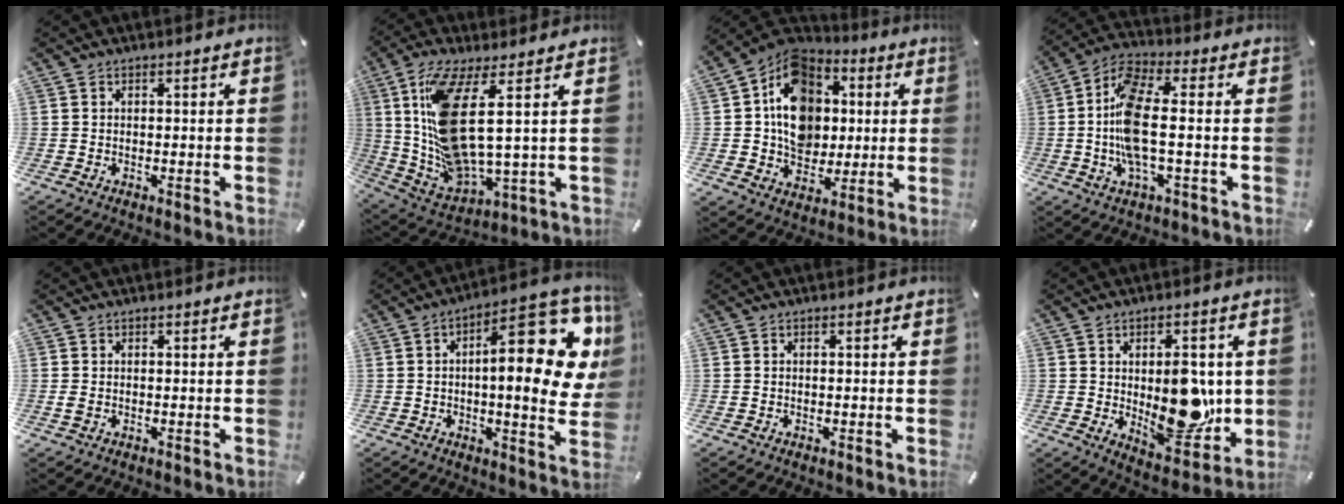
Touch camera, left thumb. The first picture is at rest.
{"total": 16.6, "force": [5.1, 5.2, 14.9], "torque": [-0.317, -0.032, 0.083]}
{"total": 14.7, "force": [1.9, 12.6, 7.3], "torque": [-0.123, -0.008, 0.035]}
{"total": 12.4, "force": [-0.9, 4.2, 11.6], "torque": [-0.249, -0.013, -0.019]}
{"total": 1.1, "force": [-0.2, 0.7, 0.9], "torque": [-0.010, -0.004, -0.005]}
{"total": 24.4, "force": [6.1, 9.1, 21.8], "torque": [-0.288, -0.046, 0.095]}
{"total": 0.6, "force": [-0.2, 0.2, 0.5], "torque": [-0.010, -0.002, -0.003]}
{"total": 15.5, "force": [-0.2, 8.8, 12.8], "torque": [-0.153, -0.022, 0.001]}